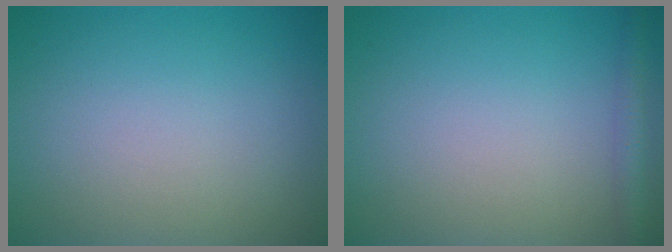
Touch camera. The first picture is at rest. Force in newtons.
{"total": 1.8, "press": 1.8, "slide": 0.1}